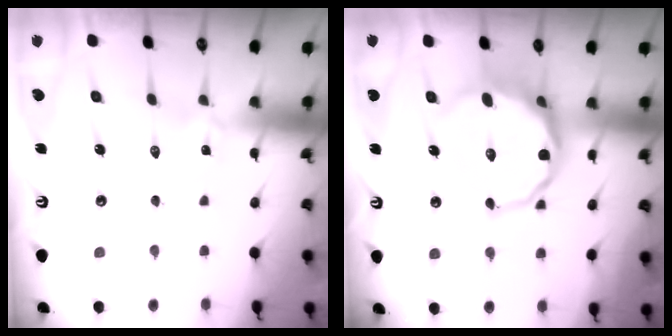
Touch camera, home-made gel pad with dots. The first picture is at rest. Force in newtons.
{"total": 11.0, "press": 10.4, "slide": 3.8}